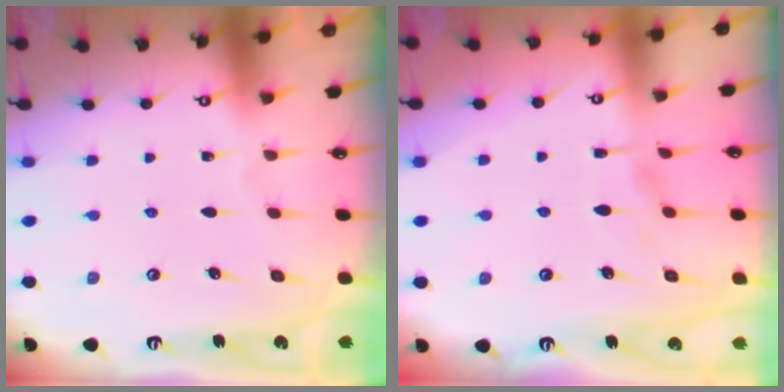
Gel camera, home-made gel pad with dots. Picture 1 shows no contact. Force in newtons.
{"total": 2.0, "press": 1.7, "slide": 1.0}